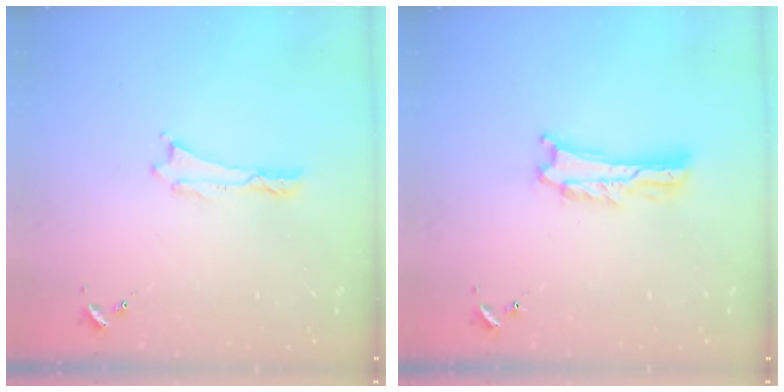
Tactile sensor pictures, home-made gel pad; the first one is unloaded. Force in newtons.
{"total": 2.0, "press": 2.0, "slide": 0.3}